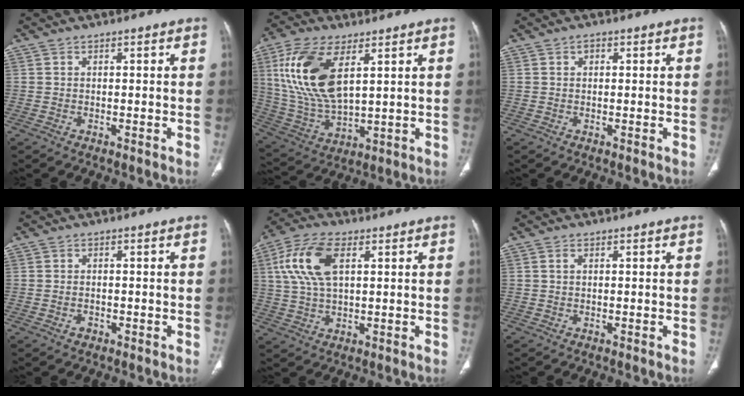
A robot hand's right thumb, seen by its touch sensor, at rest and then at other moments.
{"total": 17.0, "force": [5.9, 8.0, 13.9], "torque": [-0.289, -0.019, 0.124]}
{"total": 1.0, "force": [0.4, 0.7, 0.6], "torque": [-0.006, 0.002, 0.005]}
{"total": 1.4, "force": [-0.6, 1.0, 0.7], "torque": [-0.012, 0.007, -0.008]}
{"total": 11.3, "force": [3.3, 5.7, 9.2], "torque": [-0.200, 0.011, 0.064]}
{"total": 0.7, "force": [0.2, 0.5, 0.5], "torque": [-0.012, 0.002, 0.003]}